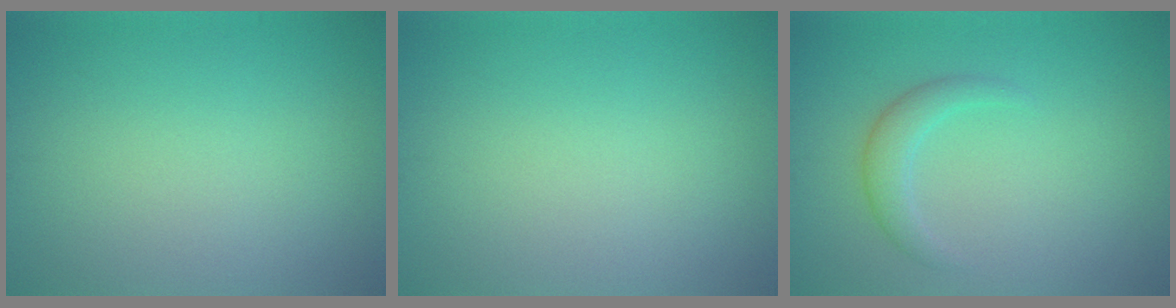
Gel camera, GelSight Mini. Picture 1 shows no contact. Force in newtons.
{"total": 0.0}
{"total": 2.0, "press": 2.0, "slide": 0.1}